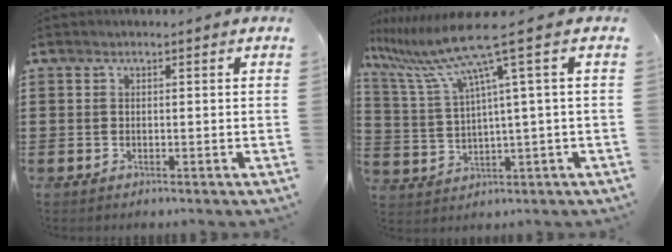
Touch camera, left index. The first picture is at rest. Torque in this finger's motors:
{"motor_torque": [0.39, -0.38, 0.31, 0.15]}